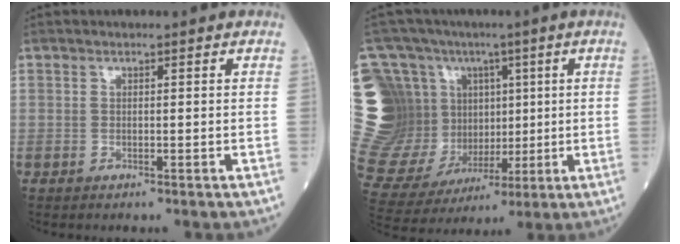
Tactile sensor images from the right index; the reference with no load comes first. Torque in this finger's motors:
{"motor_torque": [0.62, 0.56, -0.03, -0.07]}